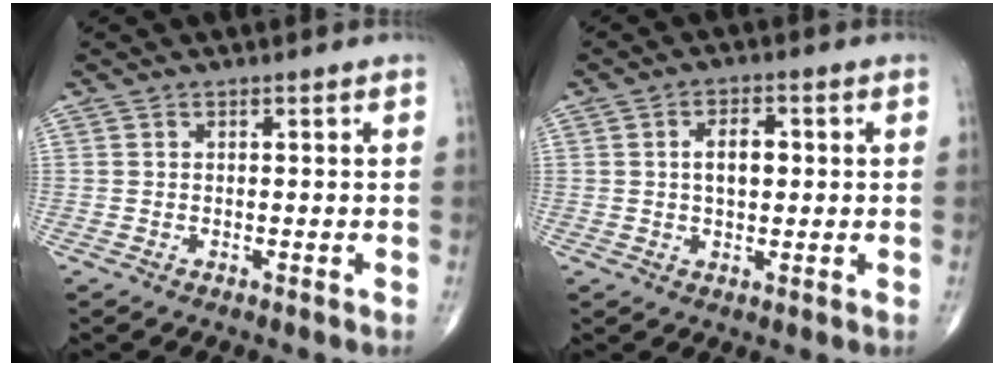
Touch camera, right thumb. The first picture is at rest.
{"total": 5.4, "force": [0.7, 3.1, 4.4], "torque": [-0.065, 0.006, 0.011]}